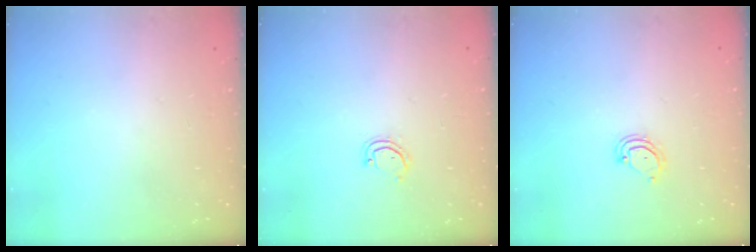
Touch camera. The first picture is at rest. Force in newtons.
{"total": 3.4, "press": 3.4, "slide": 0.2}
{"total": 4.2, "press": 4.1, "slide": 0.5}